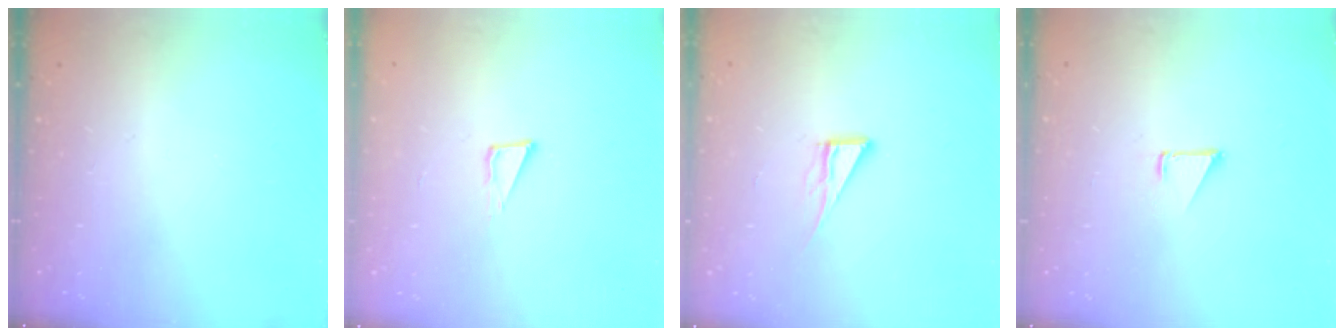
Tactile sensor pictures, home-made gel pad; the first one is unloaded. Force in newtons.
{"total": 4.0, "press": 3.9, "slide": 0.8}
{"total": 6.1, "press": 6.1, "slide": 0.3}
{"total": 1.4, "press": 1.3, "slide": 0.1}